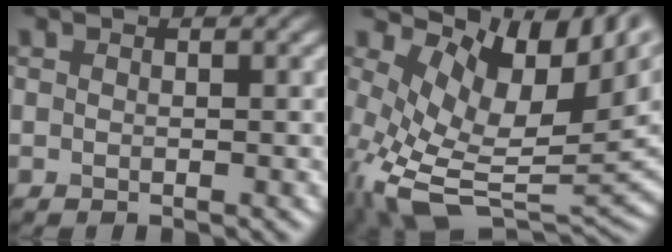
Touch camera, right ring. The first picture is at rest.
{"total": 13.9, "force": [1.4, 8.3, 11.1], "torque": [-0.199, -0.019, 0.035]}